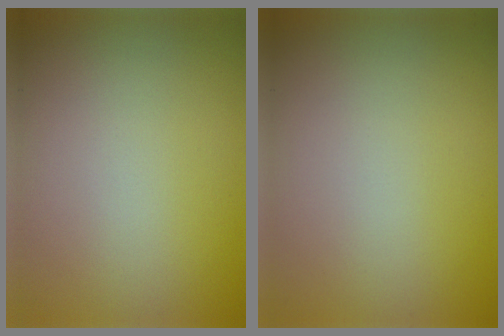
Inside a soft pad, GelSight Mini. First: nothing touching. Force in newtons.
{"total": 0.0}